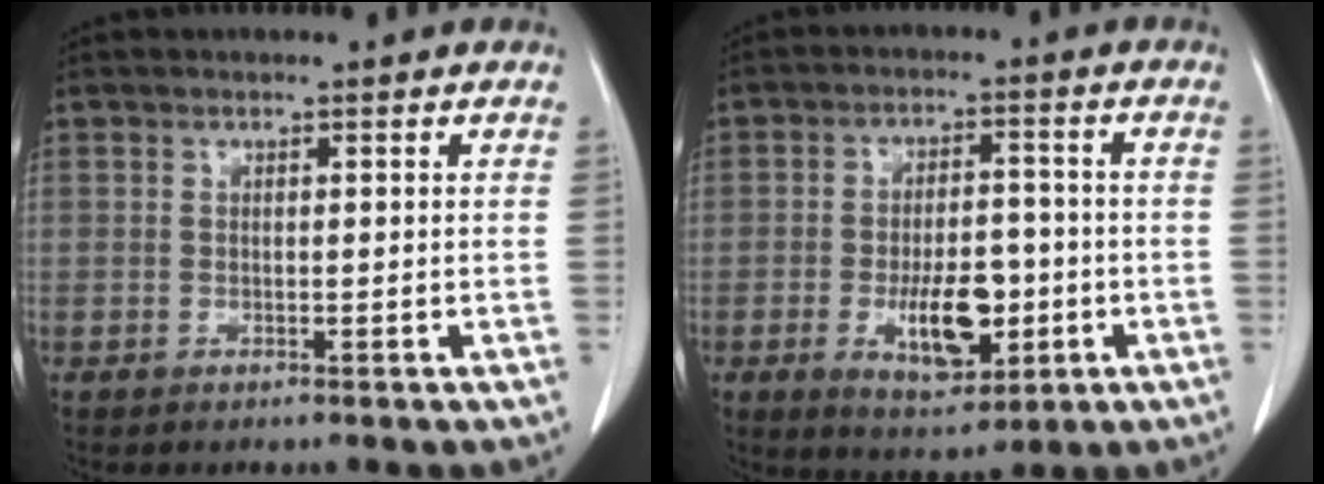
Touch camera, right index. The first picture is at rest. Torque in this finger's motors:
{"motor_torque": [0.34, -0.12, 0.34, 0.08]}